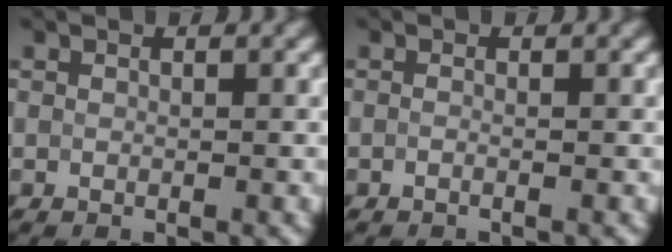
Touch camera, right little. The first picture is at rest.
{"total": 0.8, "force": [-0.2, 0.4, 0.7], "torque": [-0.010, -0.010, -0.013]}